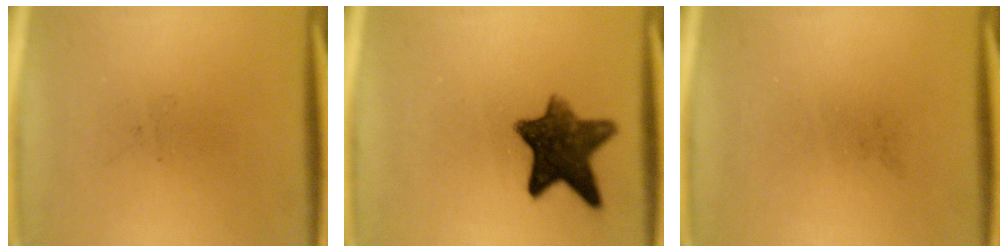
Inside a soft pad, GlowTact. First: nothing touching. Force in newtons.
{"total": 10.3}
{"total": 0.0}